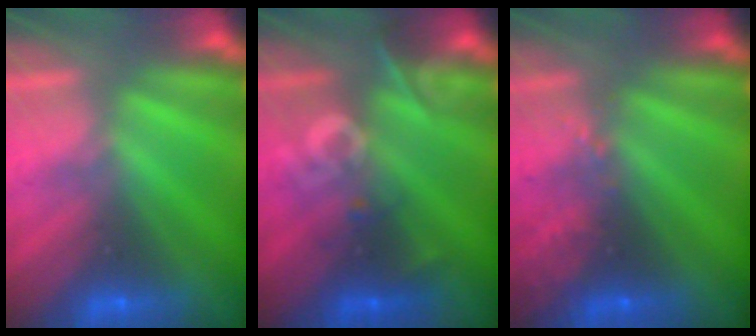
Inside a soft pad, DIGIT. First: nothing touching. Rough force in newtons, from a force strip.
{"total": 2.7}
{"total": 2.9}